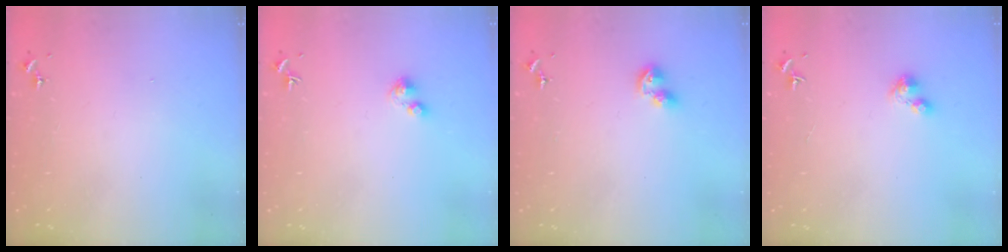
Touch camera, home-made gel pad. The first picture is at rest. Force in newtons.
{"total": 2.6, "press": 2.6, "slide": 0.3}
{"total": 6.2, "press": 6.2, "slide": 0.6}
{"total": 3.6, "press": 3.6, "slide": 0.4}